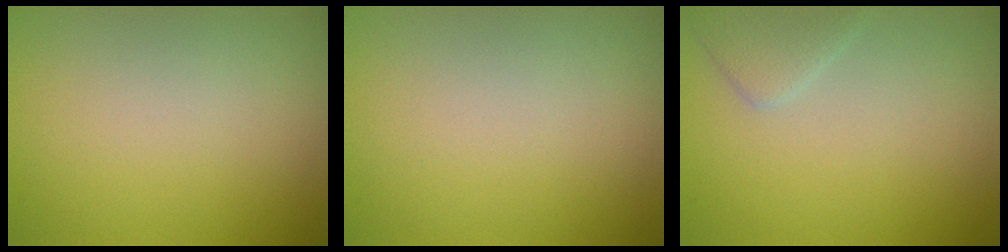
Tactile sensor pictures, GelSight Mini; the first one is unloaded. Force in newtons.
{"total": 0.0}
{"total": 2.2, "press": 2.2, "slide": 0.2}